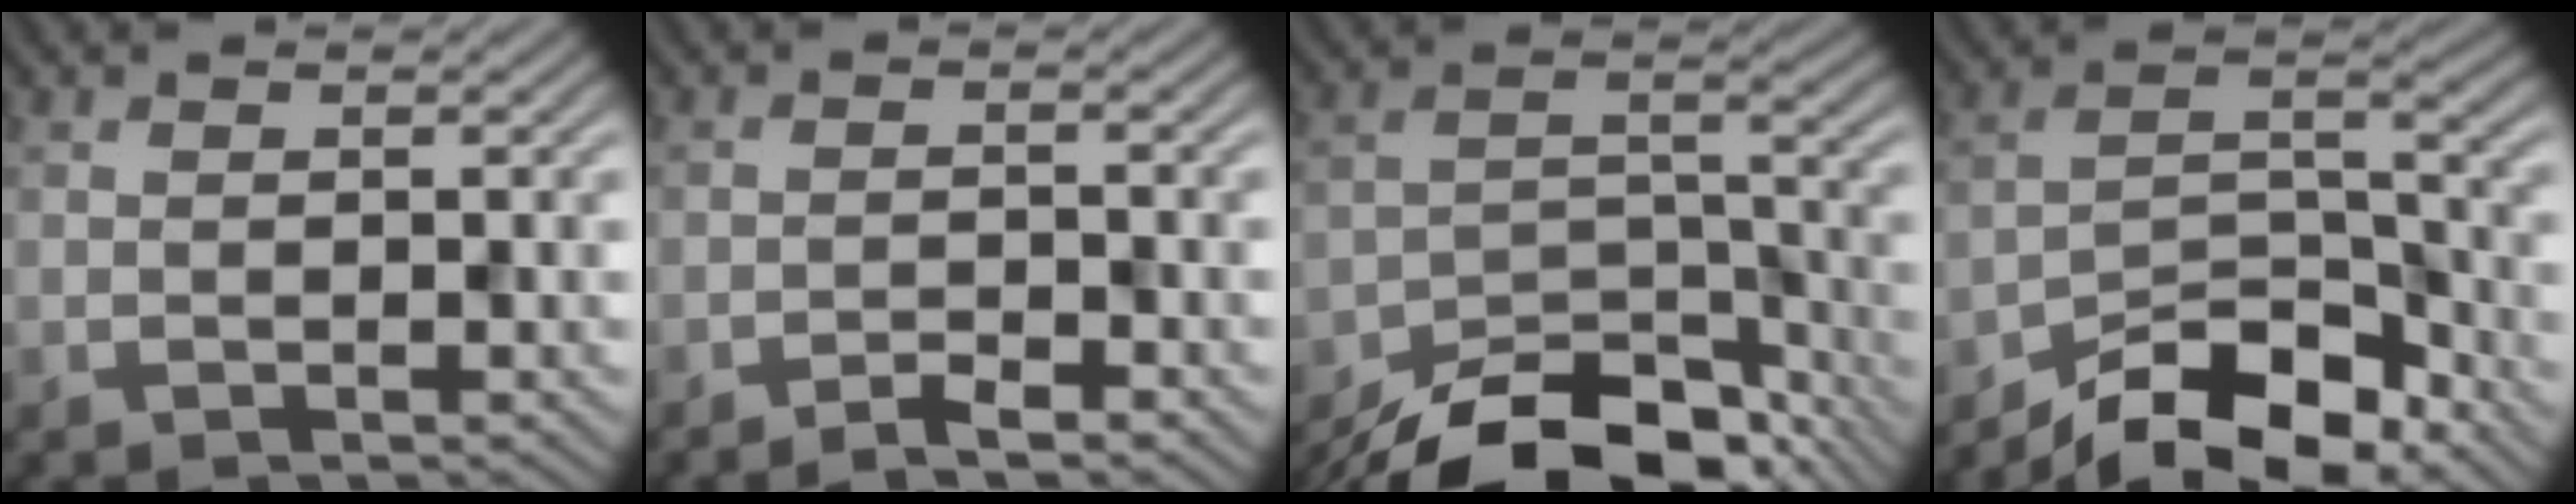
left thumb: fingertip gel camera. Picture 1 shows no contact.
{"total": 2.1, "force": [-1.7, 0.3, 1.1], "torque": [-0.020, 0.002, -0.035]}
{"total": 14.5, "force": [-12.3, 4.9, 5.8], "torque": [-0.098, -0.013, -0.188]}
{"total": 10.9, "force": [-9.1, 3.1, 5.1], "torque": [-0.078, 0.003, -0.172]}